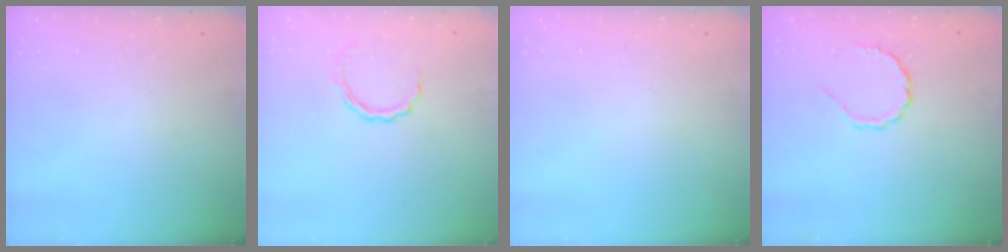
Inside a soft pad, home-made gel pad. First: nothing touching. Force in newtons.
{"total": 5.2, "press": 5.0, "slide": 1.1}
{"total": 0.0}
{"total": 5.1, "press": 4.8, "slide": 1.6}